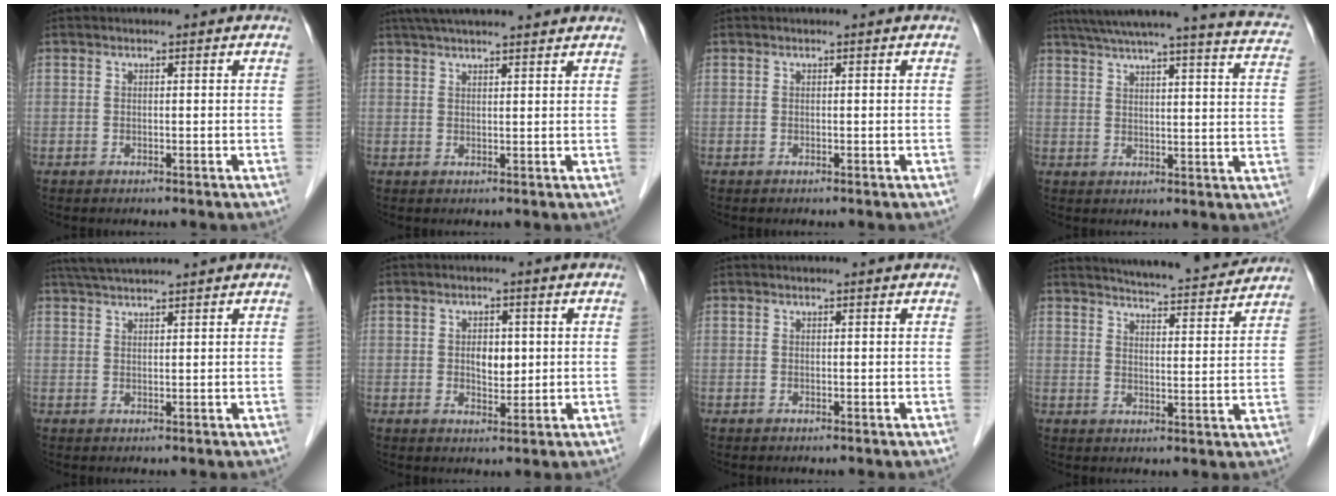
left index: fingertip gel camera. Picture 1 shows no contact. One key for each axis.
{"total": 12.6, "fx": 11.0, "fy": 1.4, "fz": 6.0, "tx": -0.096, "ty": 0.045, "tz": 0.154}
{"total": 0.0}
{"total": 24.5, "fx": 21.2, "fy": 1.7, "fz": 12.1, "tx": -0.177, "ty": -0.015, "tz": 0.253}
{"total": 6.3, "fx": 5.7, "fy": -0.4, "fz": 2.7, "tx": -0.048, "ty": 0.036, "tz": 0.096}
{"total": 3.5, "fx": 0.4, "fy": 2.1, "fz": 2.8, "tx": -0.044, "ty": 0.002, "tz": 0.011}
{"total": 0.6, "fx": 0.6, "fy": 0.0, "fz": 0.1, "tx": -0.008, "ty": 0.001, "tz": 0.006}
{"total": 14.4, "fx": 13.6, "fy": 1.1, "fz": 4.8, "tx": -0.070, "ty": -0.008, "tz": 0.175}